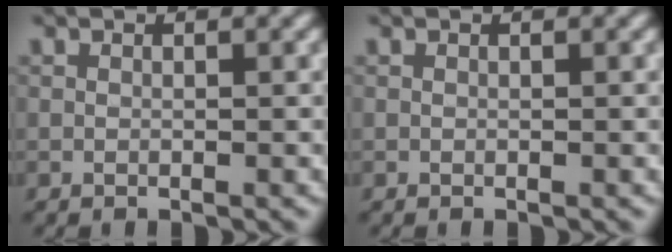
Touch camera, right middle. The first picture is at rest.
{"total": 0.0}